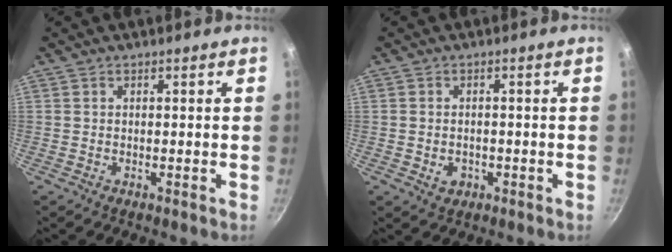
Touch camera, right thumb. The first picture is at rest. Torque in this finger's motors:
{"motor_torque": [-0.36, 0.24, 0.06, 0.66, -0.01]}